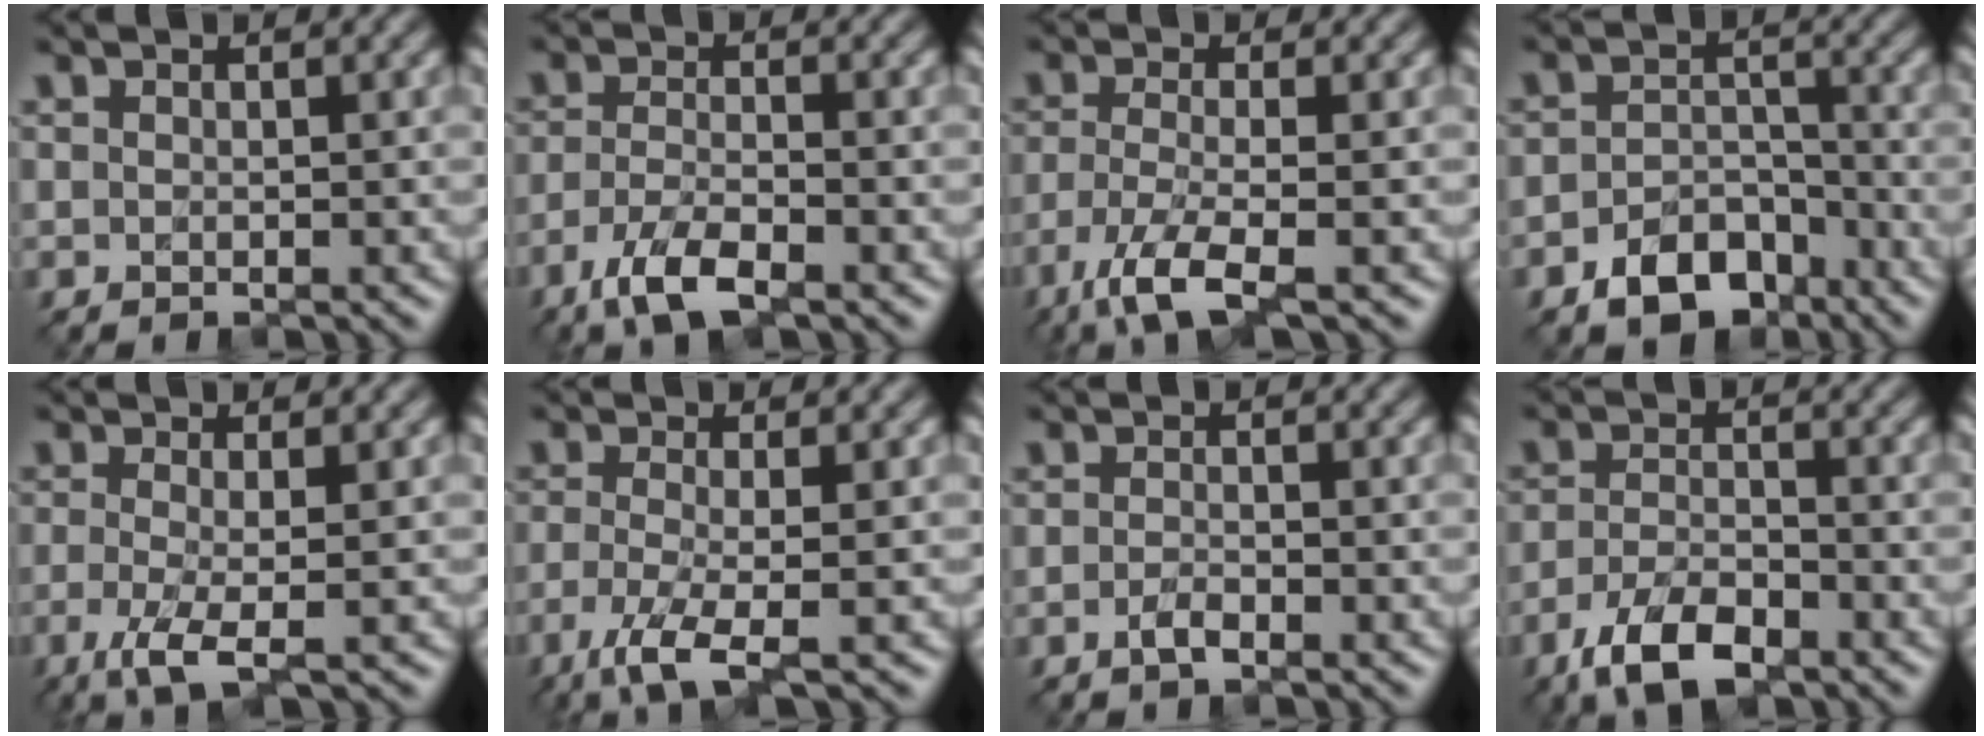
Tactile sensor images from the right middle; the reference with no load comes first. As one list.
[{"total": 4.7, "force": [-3.4, 1.3, 3.0], "torque": [-0.071, 0.001, -0.067]}, {"total": 5.2, "force": [-3.3, 1.2, 3.9], "torque": [-0.088, -0.003, -0.070]}, {"total": 4.8, "force": [-3.4, 2.7, 2.0], "torque": [-0.037, 0.007, -0.058]}, {"total": 3.6, "force": [-1.6, 0.7, 3.1], "torque": [-0.074, -0.003, -0.038]}, {"total": 4.5, "force": [-2.4, 0.9, 3.6], "torque": [-0.084, -0.003, -0.056]}, {"total": 0.7, "force": [-0.5, 0.1, 0.5], "torque": [-0.018, 0.010, -0.014]}, {"total": 5.4, "force": [-4.0, 2.0, 3.1], "torque": [-0.070, 0.004, -0.077]}]